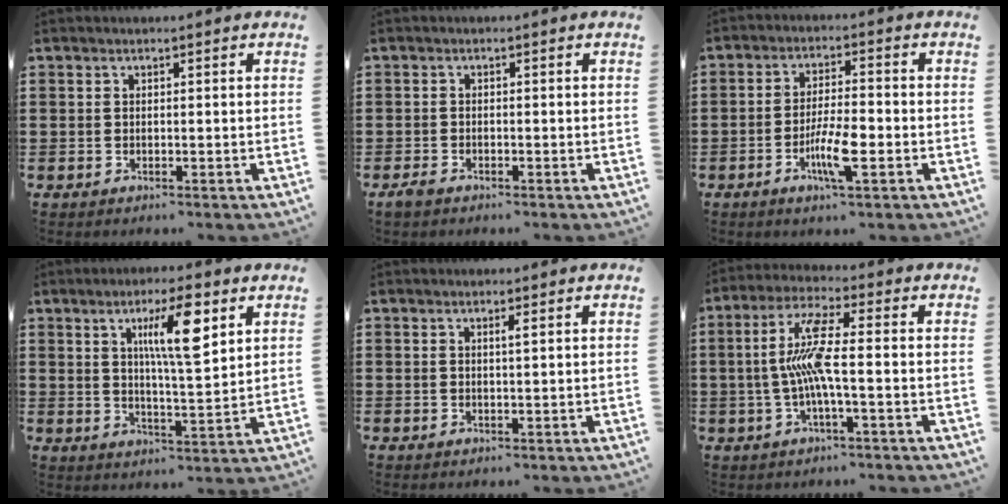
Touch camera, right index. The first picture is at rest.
{"total": 1.2, "force": [-0.9, 0.6, 0.5], "torque": [-0.013, 0.001, -0.020]}
{"total": 6.8, "force": [-2.5, 1.4, 6.2], "torque": [-0.120, -0.010, -0.046]}
{"total": 9.3, "force": [4.2, 1.7, 8.2], "torque": [-0.144, 0.000, 0.063]}
{"total": 0.9, "force": [0.3, -0.1, 0.8], "torque": [-0.014, -0.003, 0.005]}
{"total": 8.0, "force": [-1.1, 1.0, 7.8], "torque": [-0.167, -0.010, -0.030]}